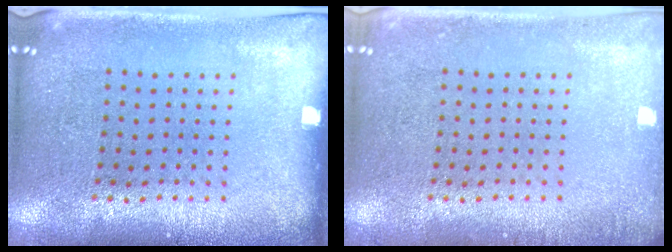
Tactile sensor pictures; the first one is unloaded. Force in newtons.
{"total": 1.1, "press": 1.0, "slide": 0.2}